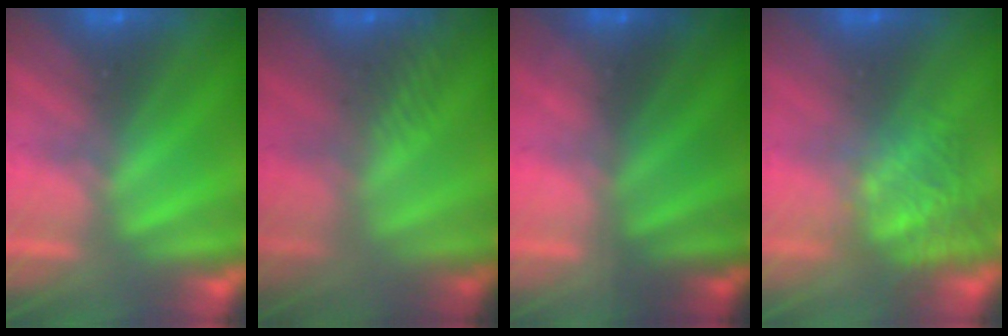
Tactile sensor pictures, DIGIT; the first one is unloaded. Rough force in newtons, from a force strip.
{"total": 2.4}
{"total": 1.5}
{"total": 4.6}